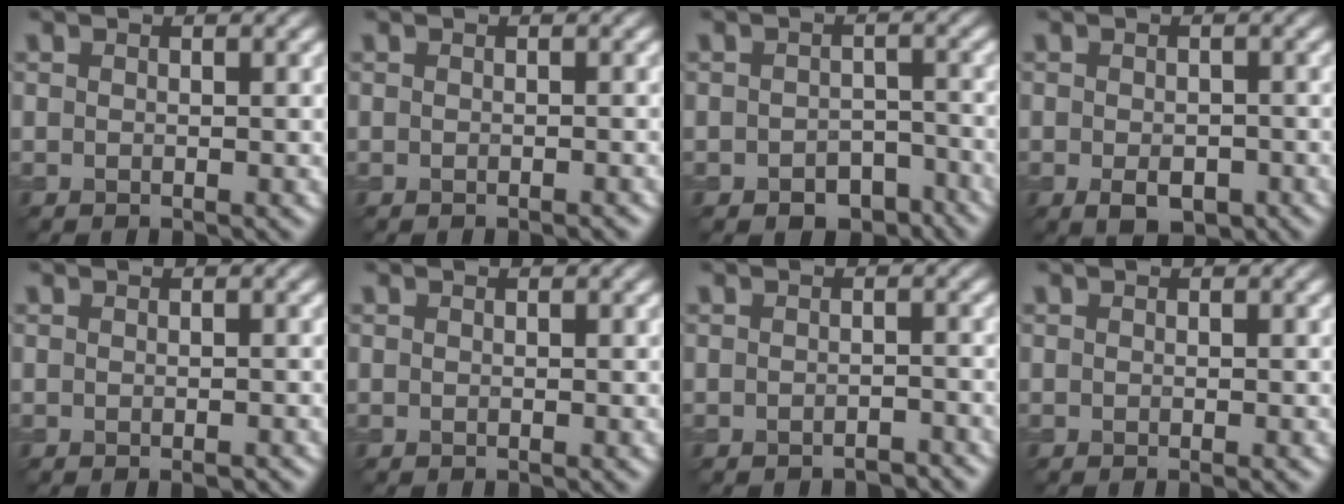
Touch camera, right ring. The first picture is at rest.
{"total": 0.5, "force": [-0.4, 0.1, 0.3], "torque": [-0.002, 0.000, -0.005]}
{"total": 3.6, "force": [-2.4, 2.2, 1.6], "torque": [-0.015, -0.005, -0.032]}
{"total": 3.0, "force": [-1.2, 1.7, 2.1], "torque": [-0.032, -0.007, -0.018]}
{"total": 0.9, "force": [-0.5, 0.3, 0.6], "torque": [-0.009, -0.003, -0.006]}
{"total": 0.0}
{"total": 1.4, "force": [-1.3, 0.4, 0.4], "torque": [-0.004, 0.002, -0.018]}
{"total": 0.6, "force": [-0.3, 0.0, 0.5], "torque": [-0.007, -0.003, -0.005]}